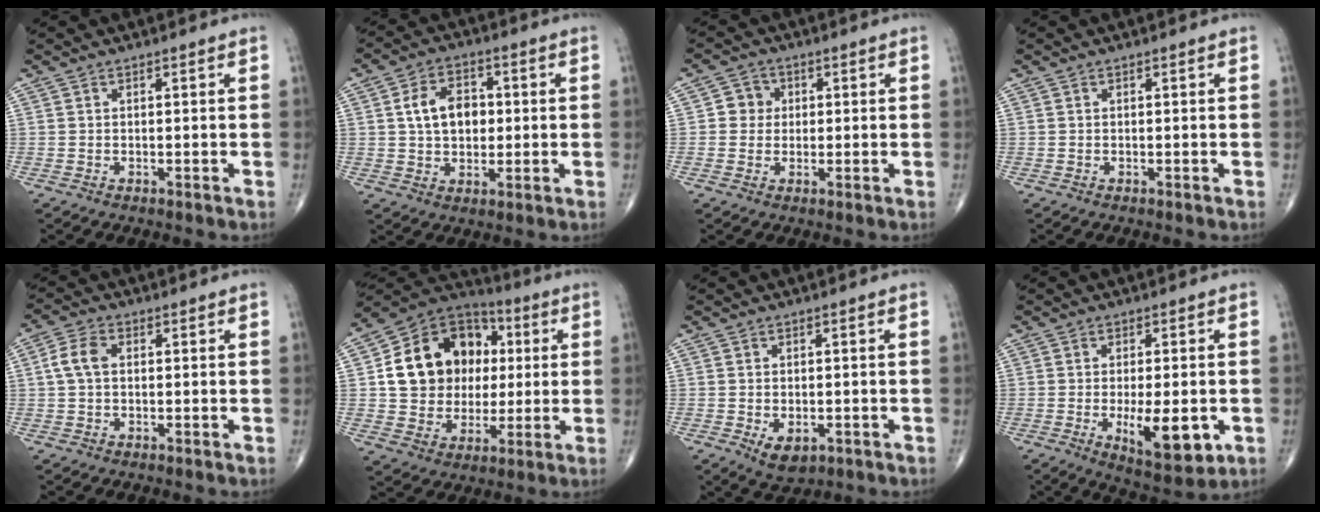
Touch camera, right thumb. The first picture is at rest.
{"total": 9.3, "force": [1.1, 6.5, 6.6], "torque": [-0.086, 0.008, 0.017]}
{"total": 4.0, "force": [0.5, 3.8, 1.1], "torque": [0.010, 0.006, 0.001]}
{"total": 0.0}
{"total": 4.9, "force": [0.6, 3.1, 3.7], "torque": [-0.083, 0.013, 0.007]}
{"total": 19.3, "force": [2.8, 15.7, 10.9], "torque": [-0.144, 0.020, 0.054]}
{"total": 4.9, "force": [-1.6, 3.0, 3.5], "torque": [-0.047, -0.001, -0.013]}
{"total": 11.1, "force": [-2.6, 4.3, 9.9], "torque": [-0.131, -0.017, -0.031]}